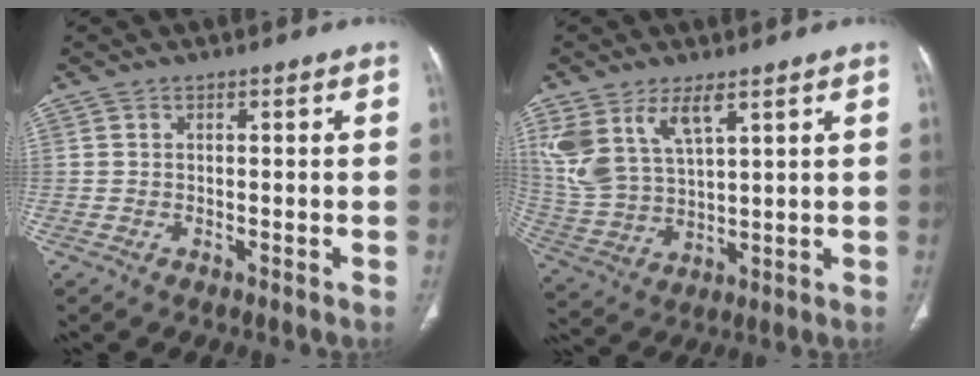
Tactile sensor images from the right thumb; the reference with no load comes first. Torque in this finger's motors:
{"motor_torque": [-0.18, 2.61, 0.90, 1.13, 0.15]}